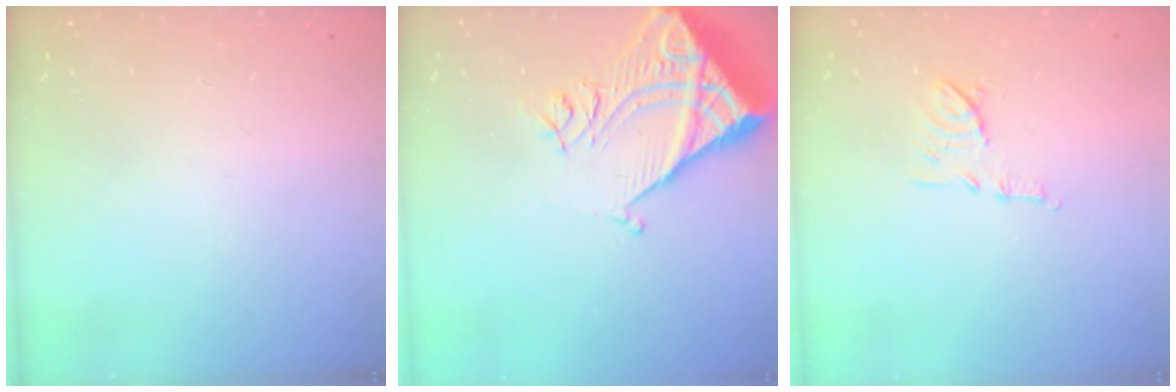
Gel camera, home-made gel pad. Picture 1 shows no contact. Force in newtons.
{"total": 9.6, "press": 9.5, "slide": 1.1}
{"total": 8.3, "press": 8.3, "slide": 1.1}